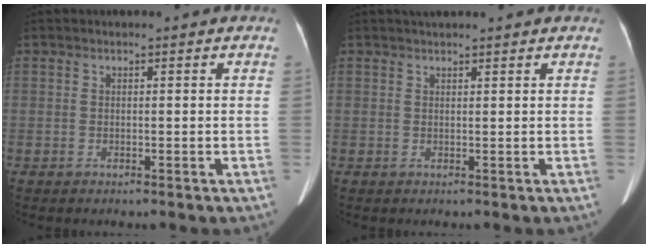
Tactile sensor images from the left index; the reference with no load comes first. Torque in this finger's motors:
{"motor_torque": [-1.12, 1.02, -0.74, -0.05]}